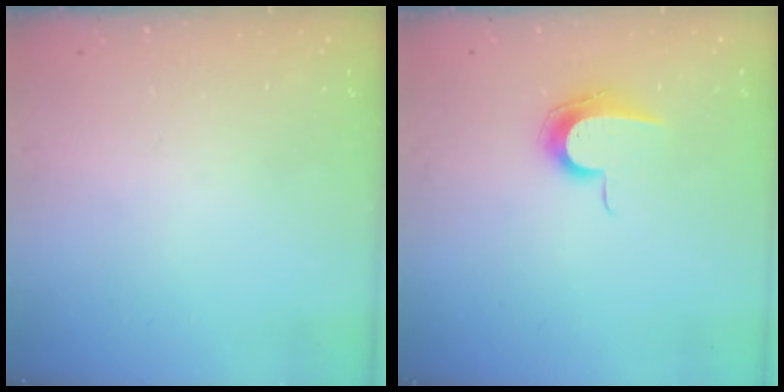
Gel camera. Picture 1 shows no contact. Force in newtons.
{"total": 8.8, "press": 8.8, "slide": 0.8}